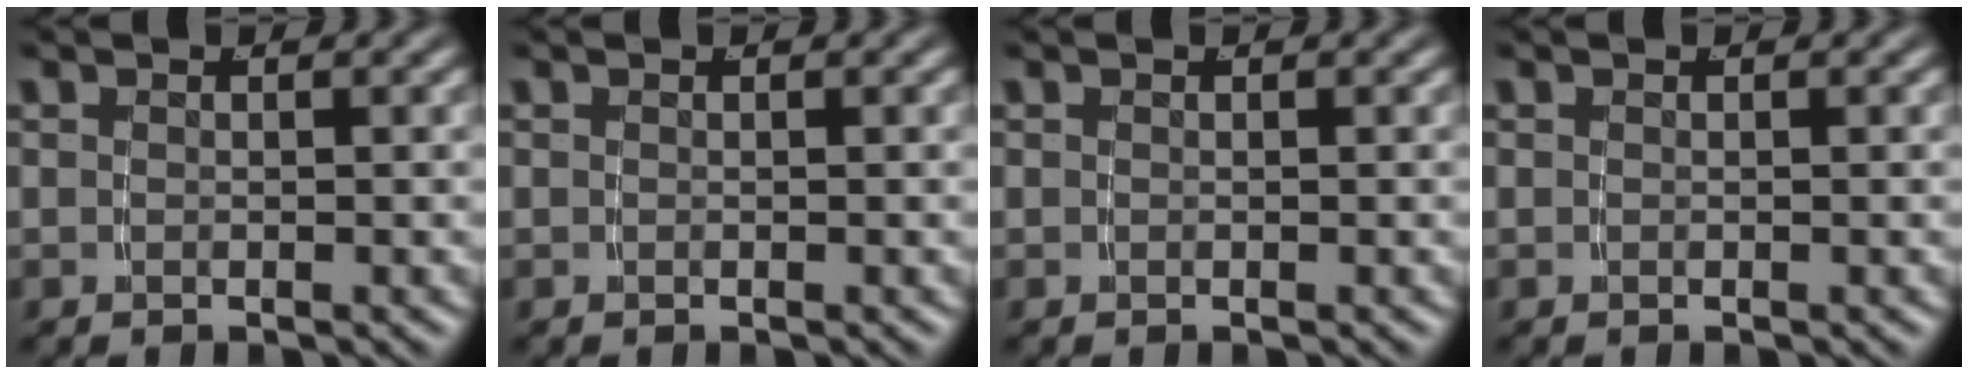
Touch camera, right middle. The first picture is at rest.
{"total": 0.0}
{"total": 0.0}
{"total": 0.0}